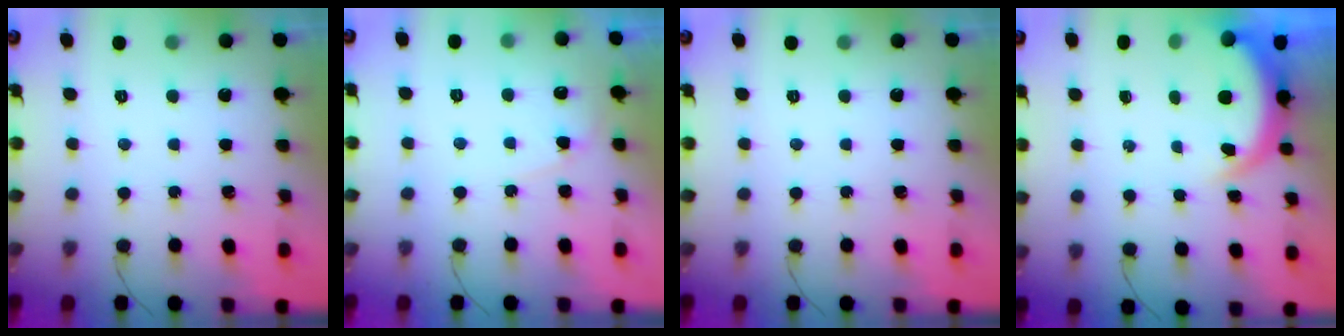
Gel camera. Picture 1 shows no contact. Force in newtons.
{"total": 6.1, "press": 6.0, "slide": 0.7}
{"total": 0.0}
{"total": 5.1, "press": 5.0, "slide": 0.9}